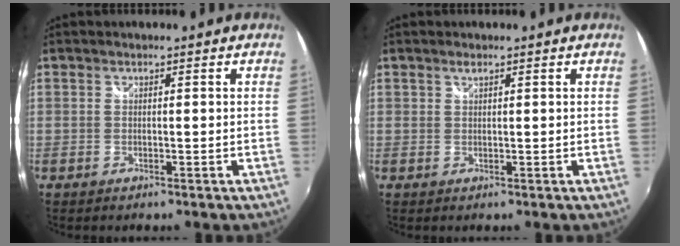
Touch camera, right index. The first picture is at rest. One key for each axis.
{"total": 0.8, "fx": 0.6, "fy": 0.3, "fz": 0.4, "tx": -0.005, "ty": 0.001, "tz": 0.010}